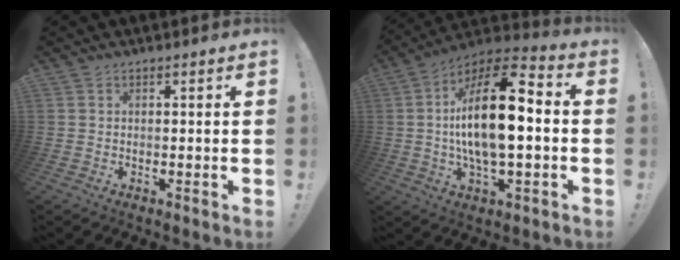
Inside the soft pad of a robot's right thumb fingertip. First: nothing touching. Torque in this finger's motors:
{"motor_torque": [2.07, 2.94, 1.07, 0.62, 0.22]}